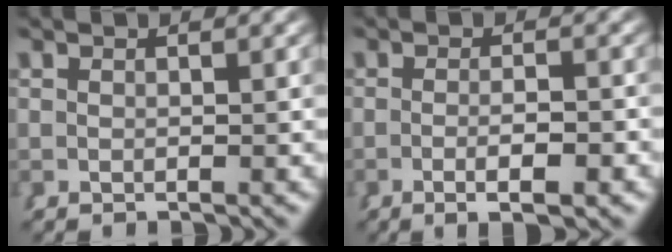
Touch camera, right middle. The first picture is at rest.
{"total": 3.8, "force": [-2.3, 0.4, 2.9], "torque": [-0.046, -0.005, -0.033]}